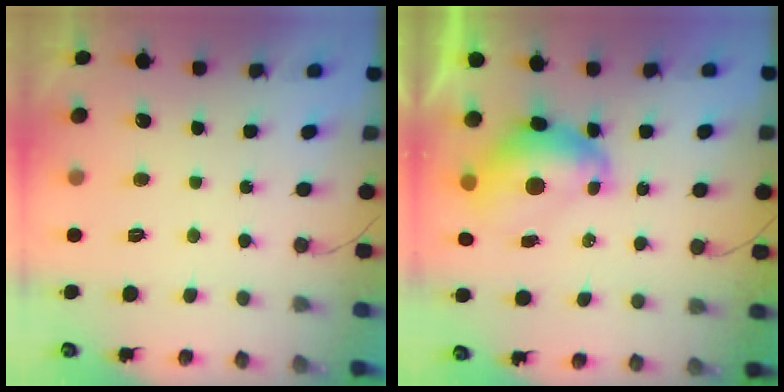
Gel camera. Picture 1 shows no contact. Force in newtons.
{"total": 8.7, "press": 8.6, "slide": 0.9}